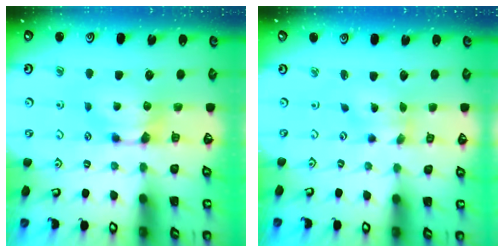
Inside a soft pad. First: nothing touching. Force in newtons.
{"total": 1.3, "press": 0.7, "slide": 1.0}